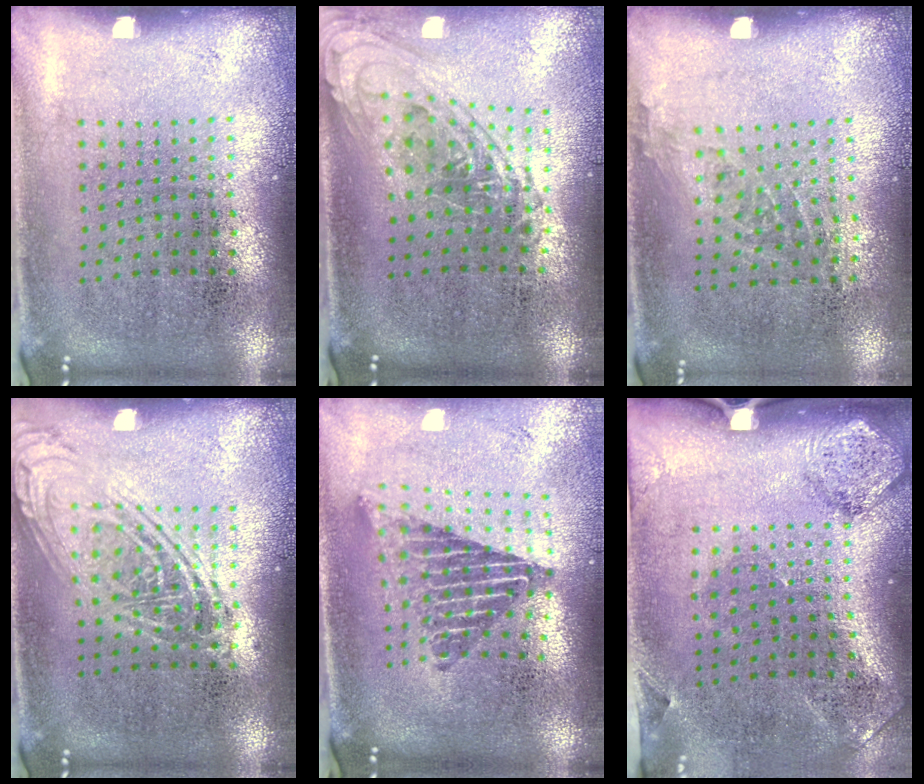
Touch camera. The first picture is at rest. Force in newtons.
{"total": 1.1, "press": 1.0, "slide": 0.4}
{"total": 0.9, "press": 0.7, "slide": 0.6}
{"total": 2.4, "press": 2.4, "slide": 0.2}
{"total": 2.1, "press": 1.6, "slide": 1.4}
{"total": 1.9, "press": 1.1, "slide": 1.5}